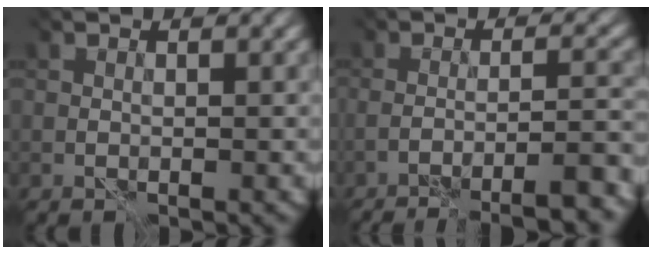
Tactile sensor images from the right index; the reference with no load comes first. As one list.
[{"total": 6.0, "force": [-4.4, 0.6, 4.1], "torque": [-0.048, 0.003, -0.067]}]